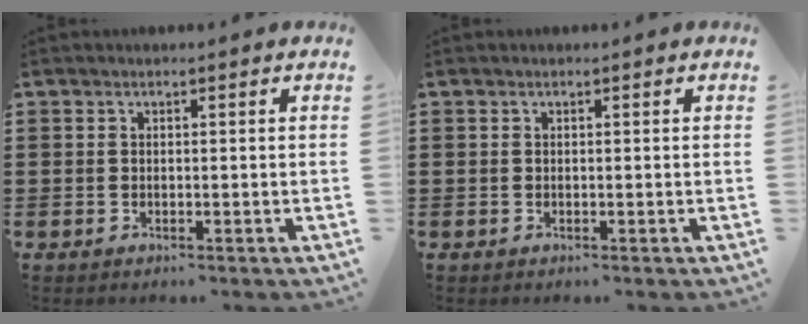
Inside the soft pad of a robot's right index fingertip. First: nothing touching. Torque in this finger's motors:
{"motor_torque": [0.27, 0.23, 0.03, 0.01]}